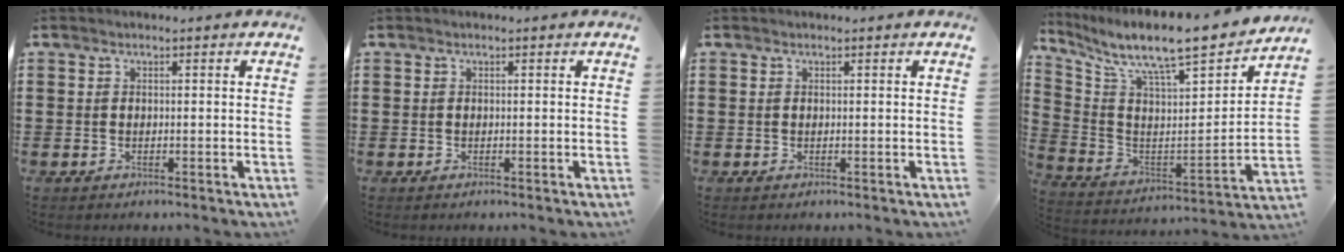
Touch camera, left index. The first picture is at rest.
{"total": 0.0}
{"total": 0.0}
{"total": 9.2, "force": [7.9, 1.1, 4.6], "torque": [-0.110, -0.072, 0.125]}